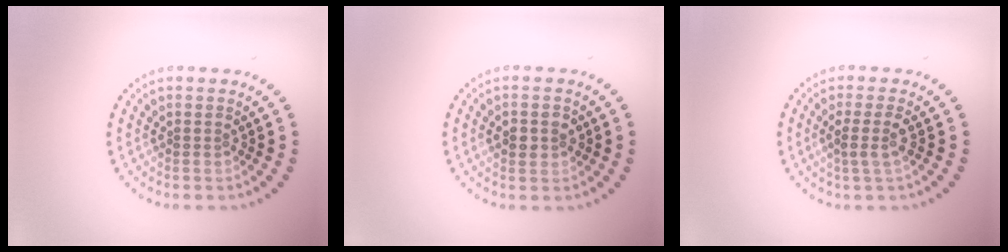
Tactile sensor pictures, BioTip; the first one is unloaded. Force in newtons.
{"total": 1.9, "press": 1.9, "slide": 0.2}
{"total": 1.9, "press": 1.4, "slide": 1.3}